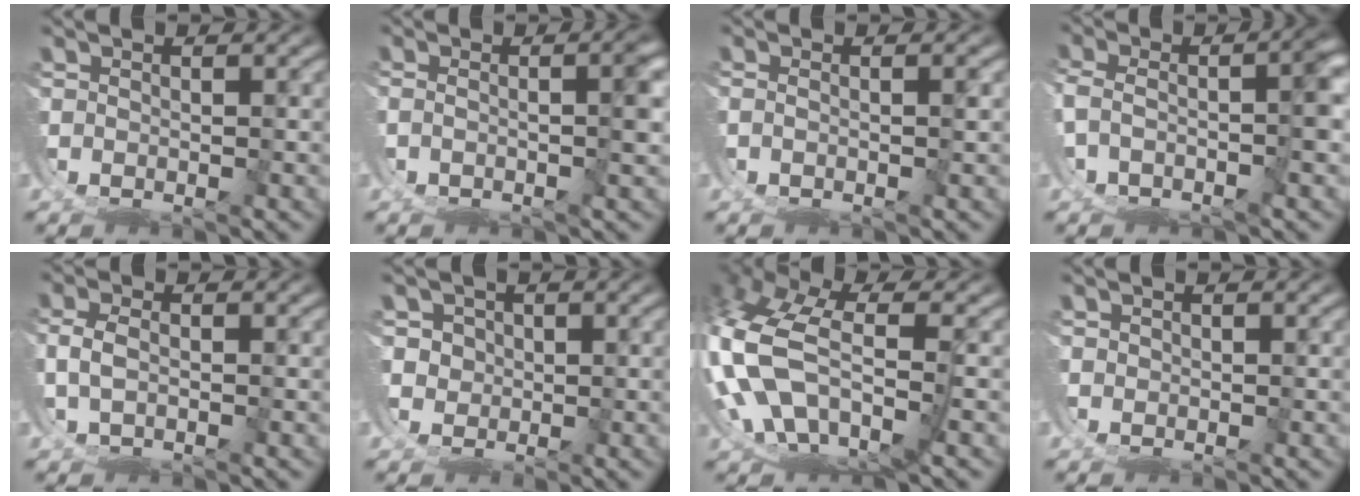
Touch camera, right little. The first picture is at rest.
{"total": 3.6, "force": [-0.3, 0.8, 3.4], "torque": [-0.040, -0.003, -0.002]}
{"total": 1.2, "force": [-0.4, 0.2, 1.2], "torque": [-0.016, -0.001, -0.004]}
{"total": 6.3, "force": [-1.8, 3.5, 5.0], "torque": [-0.081, -0.016, -0.020]}
{"total": 2.1, "force": [0.8, 1.3, 1.4], "torque": [-0.036, -0.002, 0.018]}
{"total": 3.0, "force": [1.0, 2.8, 0.4], "torque": [-0.017, -0.008, 0.018]}
{"total": 11.5, "force": [-0.4, 9.1, 7.0], "torque": [-0.209, -0.042, 0.009]}
{"total": 0.7, "force": [0.6, -0.1, -0.4], "torque": [0.000, -0.003, 0.014]}